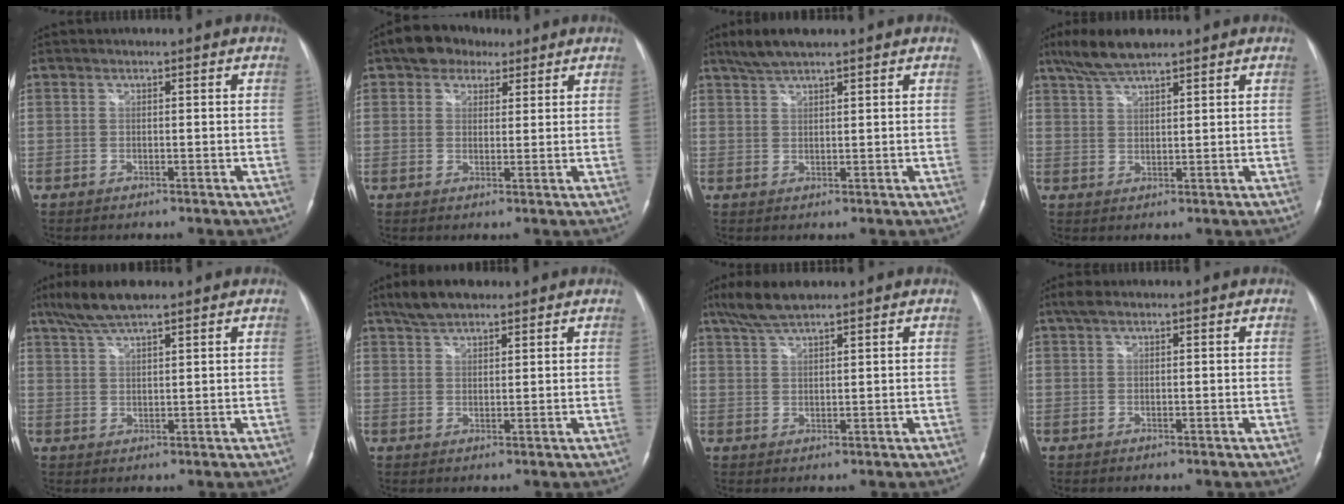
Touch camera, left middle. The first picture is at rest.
{"total": 5.5, "force": [3.6, 3.7, 2.0], "torque": [-0.033, 0.021, 0.061]}
{"total": 4.7, "force": [3.8, 0.6, 2.7], "torque": [-0.060, 0.016, 0.074]}
{"total": 6.1, "force": [4.9, 0.9, 3.5], "torque": [-0.076, 0.017, 0.094]}
{"total": 6.6, "force": [5.1, 1.0, 4.1], "torque": [-0.086, 0.020, 0.095]}
{"total": 5.4, "force": [4.2, 2.0, 2.7], "torque": [-0.059, 0.017, 0.079]}
{"total": 5.5, "force": [4.4, 0.8, 3.2], "torque": [-0.071, 0.017, 0.086]}
{"total": 2.0, "force": [1.3, 0.7, 1.4], "torque": [-0.030, 0.025, 0.024]}